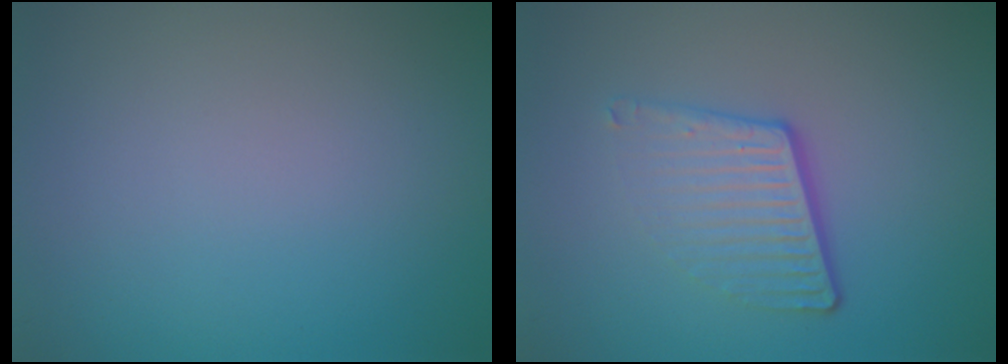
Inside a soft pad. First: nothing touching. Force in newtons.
{"total": 4.1, "press": 2.5, "slide": 3.2}